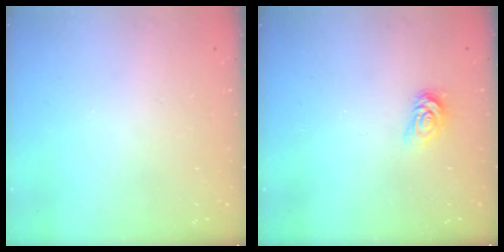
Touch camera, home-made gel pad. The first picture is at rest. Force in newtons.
{"total": 3.9, "press": 3.9, "slide": 0.5}